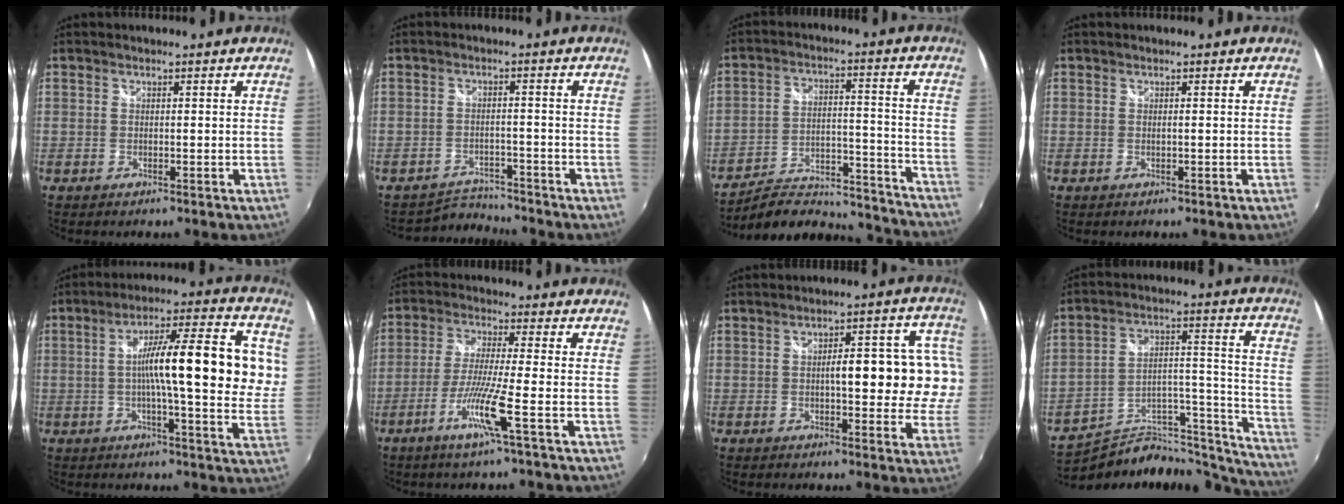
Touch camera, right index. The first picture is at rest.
{"total": 4.3, "force": [-4.1, 0.4, -1.3], "torque": [0.008, 0.013, -0.072]}
{"total": 21.8, "force": [-19.6, 6.1, 7.5], "torque": [-0.127, 0.013, -0.253]}
{"total": 0.0}
{"total": 18.4, "force": [1.8, 3.2, 18.1], "torque": [-0.267, 0.021, 0.019]}
{"total": 8.7, "force": [-4.1, -1.4, 7.5], "torque": [-0.165, -0.010, -0.083]}
{"total": 13.7, "force": [0.4, 4.9, 12.7], "torque": [-0.157, 0.025, 0.012]}
{"total": 21.8, "force": [-19.1, 8.2, 6.4], "torque": [-0.070, 0.071, -0.271]}